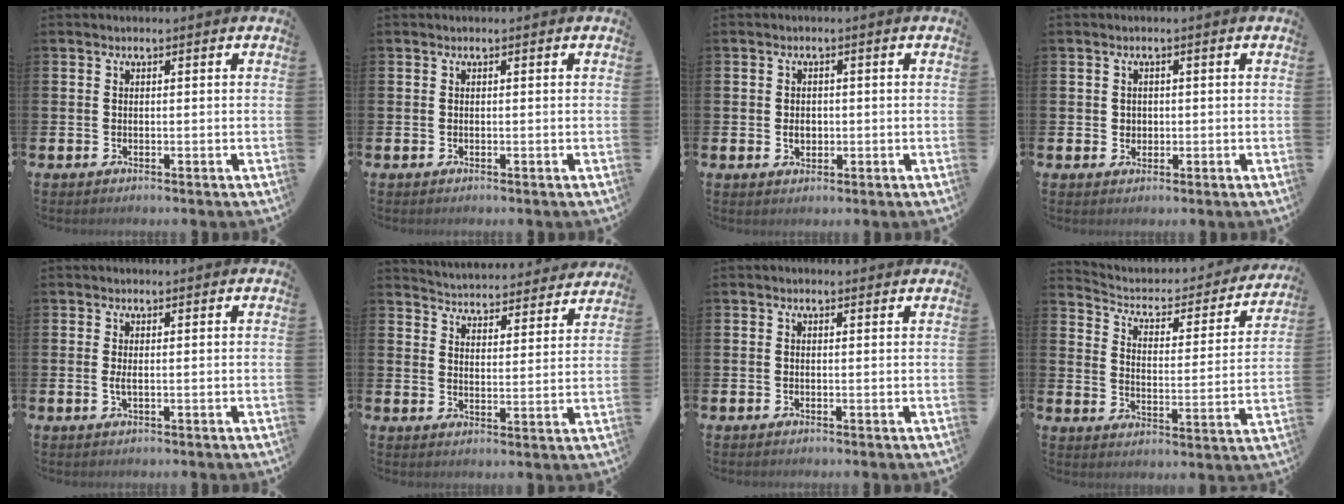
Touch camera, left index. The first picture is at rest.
{"total": 0.0}
{"total": 2.0, "force": [-0.1, 1.6, 1.3], "torque": [-0.010, 0.001, -0.008]}
{"total": 1.4, "force": [0.6, 1.2, 0.3], "torque": [0.008, 0.003, 0.005]}
{"total": 1.1, "force": [0.0, 0.2, 1.1], "torque": [-0.020, -0.002, 0.000]}
{"total": 4.9, "force": [4.8, 0.5, -0.3], "torque": [-0.009, -0.046, 0.081]}
{"total": 0.0}
{"total": 4.6, "force": [4.0, 1.9, 1.2], "torque": [-0.043, -0.036, 0.057]}